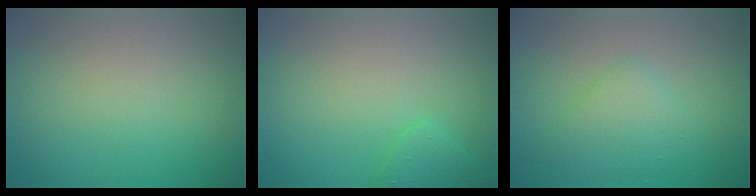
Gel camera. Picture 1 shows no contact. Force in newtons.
{"total": 1.9, "press": 1.9, "slide": 0.1}
{"total": 2.6, "press": 2.6, "slide": 0.1}